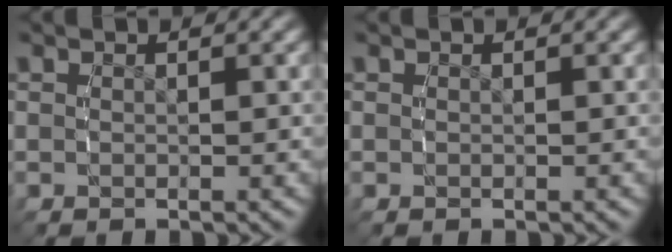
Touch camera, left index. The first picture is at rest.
{"total": 0.0}